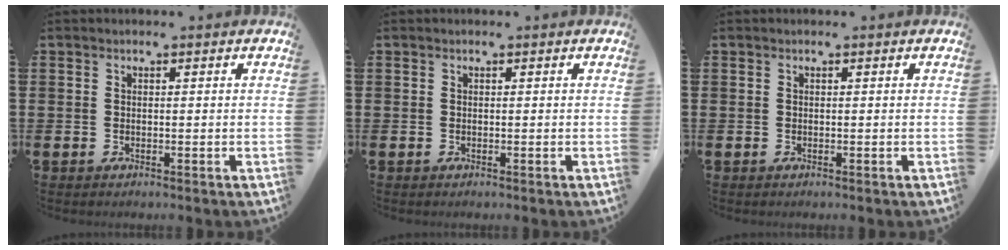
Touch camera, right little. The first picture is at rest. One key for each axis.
{"total": 0.0}
{"total": 0.0}